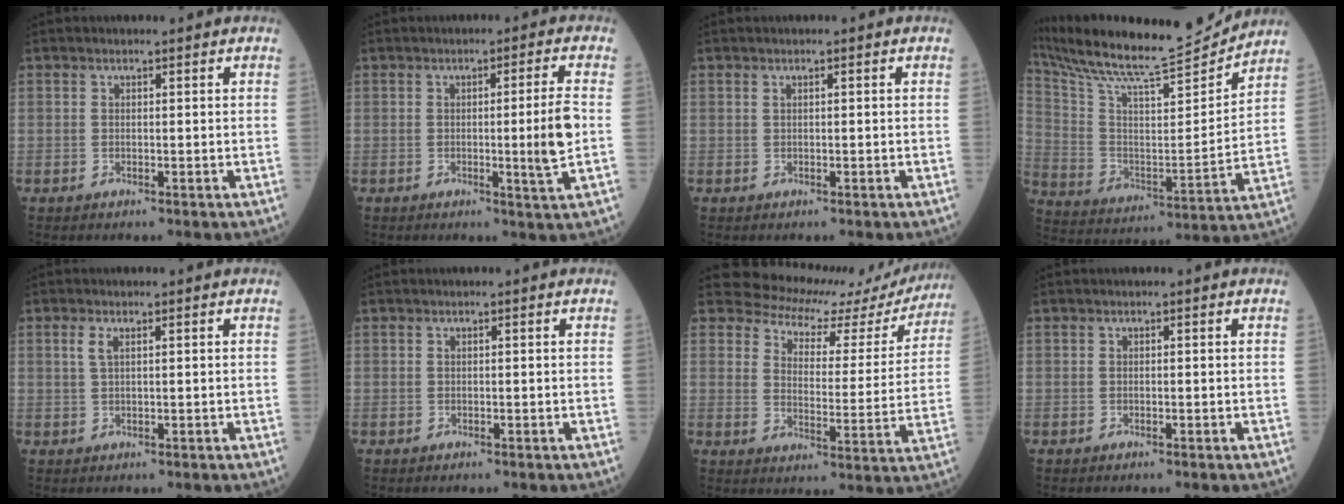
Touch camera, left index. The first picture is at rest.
{"total": 5.4, "force": [-0.6, -1.4, 5.2], "torque": [-0.078, -0.015, -0.010]}
{"total": 0.0}
{"total": 21.4, "force": [20.1, 1.0, 7.2], "torque": [-0.150, -0.036, 0.325]}
{"total": 1.6, "force": [0.6, 0.4, 1.4], "torque": [-0.036, 0.003, 0.014]}
{"total": 0.0}
{"total": 15.9, "force": [14.5, 5.7, 3.0], "torque": [-0.022, -0.033, 0.156]}
{"total": 0.0}